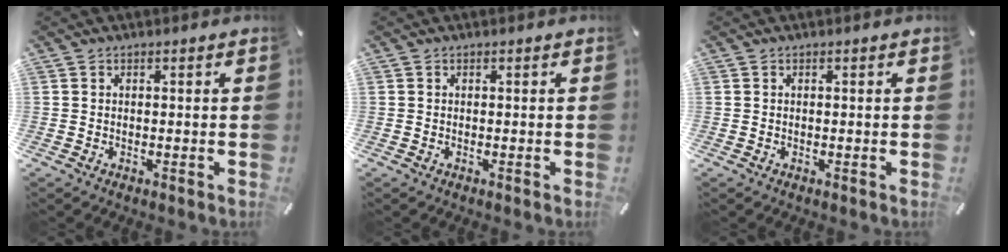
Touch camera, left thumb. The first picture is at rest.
{"total": 0.0}
{"total": 0.0}